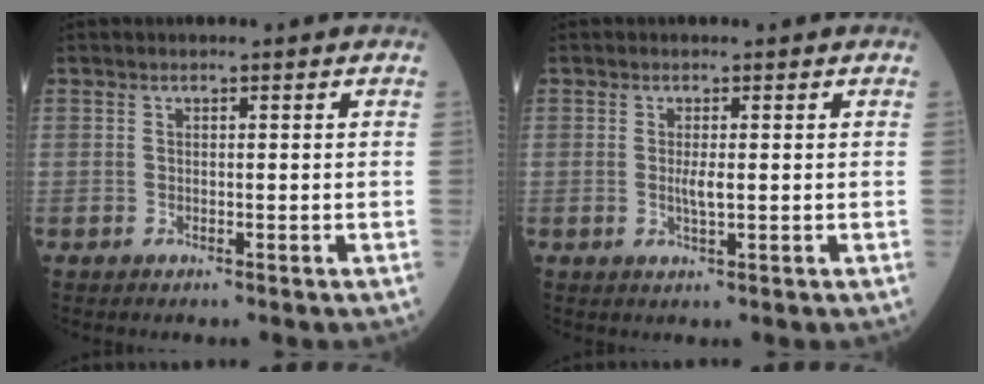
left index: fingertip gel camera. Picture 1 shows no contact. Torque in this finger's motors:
{"motor_torque": [0.18, 0.00, 0.04, 0.01]}